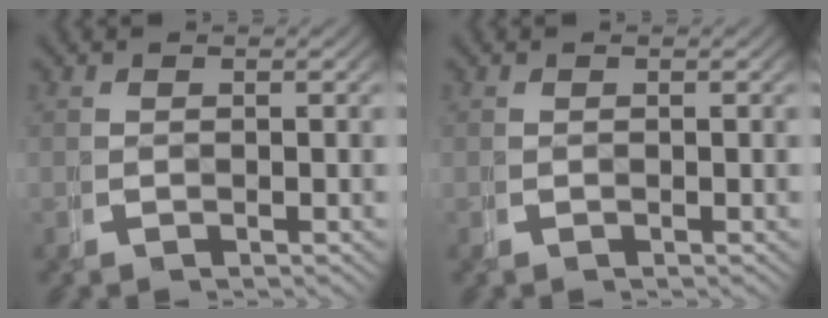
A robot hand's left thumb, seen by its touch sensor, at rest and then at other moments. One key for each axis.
{"total": 0.0}